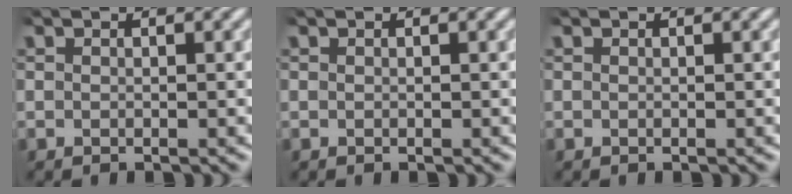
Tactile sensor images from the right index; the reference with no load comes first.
{"total": 0.0}
{"total": 0.0}